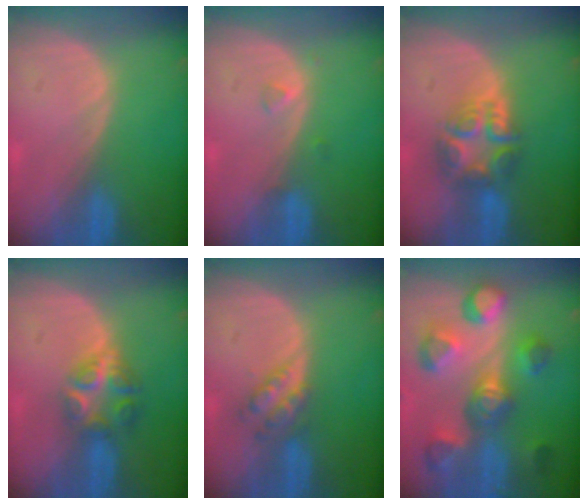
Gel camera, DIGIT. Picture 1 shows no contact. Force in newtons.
{"total": 1.2, "press": 1.2, "slide": 0.1}
{"total": 7.8, "press": 6.7, "slide": 4.1}
{"total": 6.1, "press": 5.4, "slide": 2.8}
{"total": 3.7, "press": 3.7, "slide": 0.3}
{"total": 11.1, "press": 10.1, "slide": 4.6}